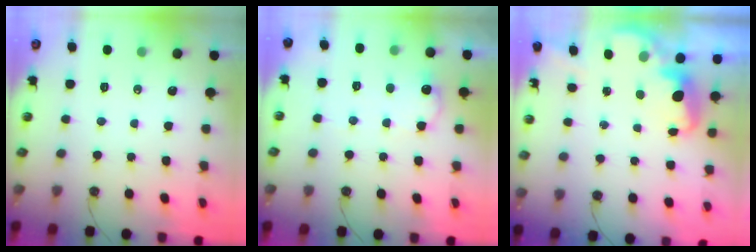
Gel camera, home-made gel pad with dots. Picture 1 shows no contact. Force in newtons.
{"total": 8.5, "press": 8.5, "slide": 0.4}
{"total": 2.7, "press": 2.6, "slide": 0.5}